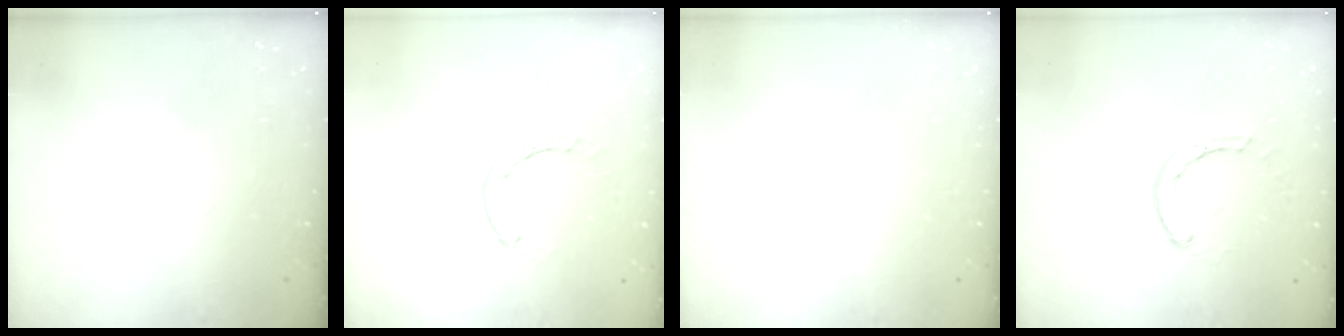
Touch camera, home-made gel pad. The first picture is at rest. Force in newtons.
{"total": 3.0, "press": 3.0, "slide": 0.4}
{"total": 0.0}
{"total": 3.0, "press": 3.0, "slide": 0.4}